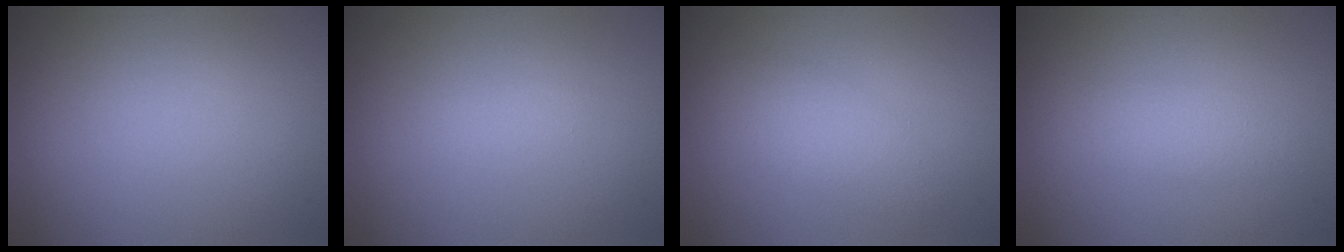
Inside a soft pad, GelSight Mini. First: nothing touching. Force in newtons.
{"total": 0.6, "press": 0.6, "slide": 0.0}
{"total": 2.7, "press": 2.7, "slide": 0.1}
{"total": 1.7, "press": 1.7, "slide": 0.0}